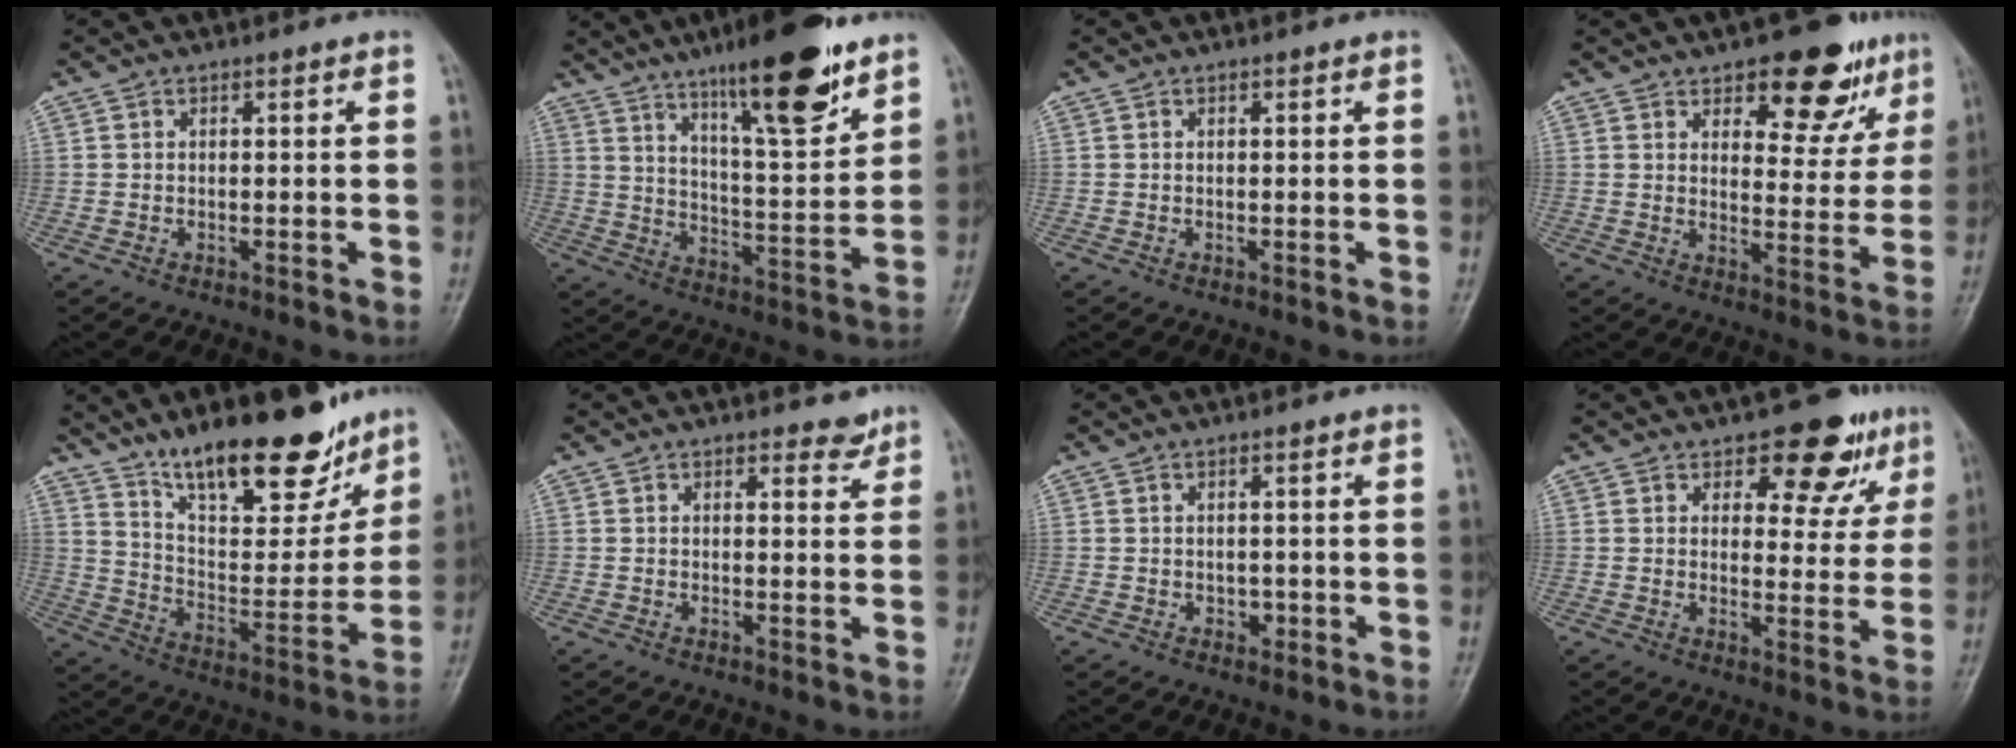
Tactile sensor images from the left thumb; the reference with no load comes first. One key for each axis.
{"total": 18.2, "fx": 11.8, "fy": 4.0, "fz": 13.3, "tx": -0.179, "ty": -0.065, "tz": 0.192}
{"total": 0.0}
{"total": 12.8, "fx": 8.1, "fy": 6.2, "fz": 7.7, "tx": -0.044, "ty": -0.044, "tz": 0.110}
{"total": 21.9, "fx": 15.7, "fy": 7.7, "fz": 13.1, "tx": -0.154, "ty": -0.087, "tz": 0.259}
{"total": 2.2, "fx": 1.9, "fy": 1.0, "fz": 0.7, "tx": 0.006, "ty": -0.013, "tz": 0.022}
{"total": 1.4, "fx": -0.2, "fy": 1.1, "fz": 0.7, "tx": -0.005, "ty": 0.001, "tz": -0.001}
{"total": 10.1, "fx": 6.5, "fy": 5.5, "fz": 5.5, "tx": -0.022, "ty": -0.034, "tz": 0.081}